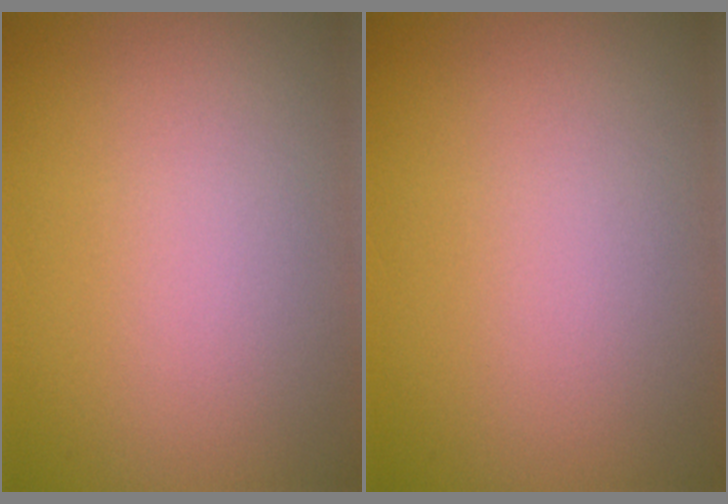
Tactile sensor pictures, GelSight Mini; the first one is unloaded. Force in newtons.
{"total": 0.0}